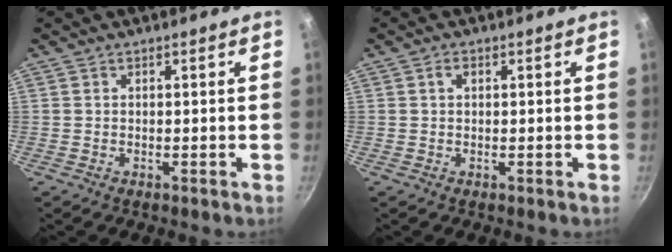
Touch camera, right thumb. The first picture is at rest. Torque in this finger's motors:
{"motor_torque": [0.38, 0.73, 0.06, 0.43, -0.01]}